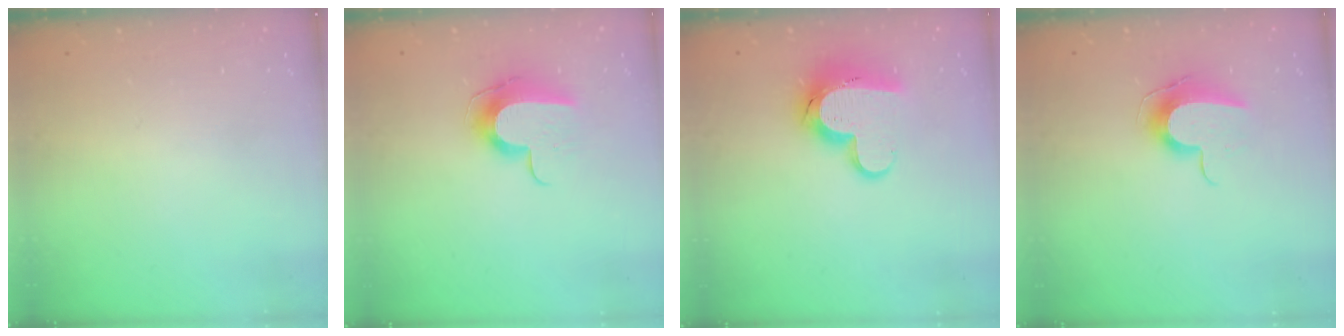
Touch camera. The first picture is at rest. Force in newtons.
{"total": 10.2, "press": 10.2, "slide": 0.6}
{"total": 13.1, "press": 13.0, "slide": 1.3}
{"total": 10.7, "press": 10.6, "slide": 0.8}